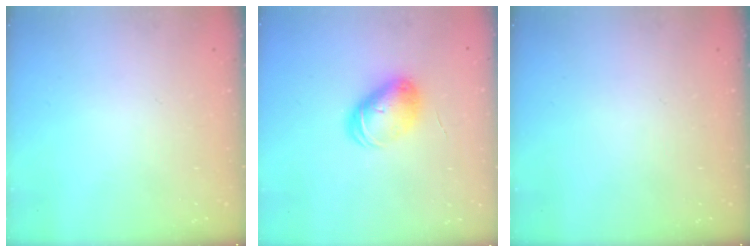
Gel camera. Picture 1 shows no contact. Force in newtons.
{"total": 8.4, "press": 8.3, "slide": 0.7}
{"total": 0.0}